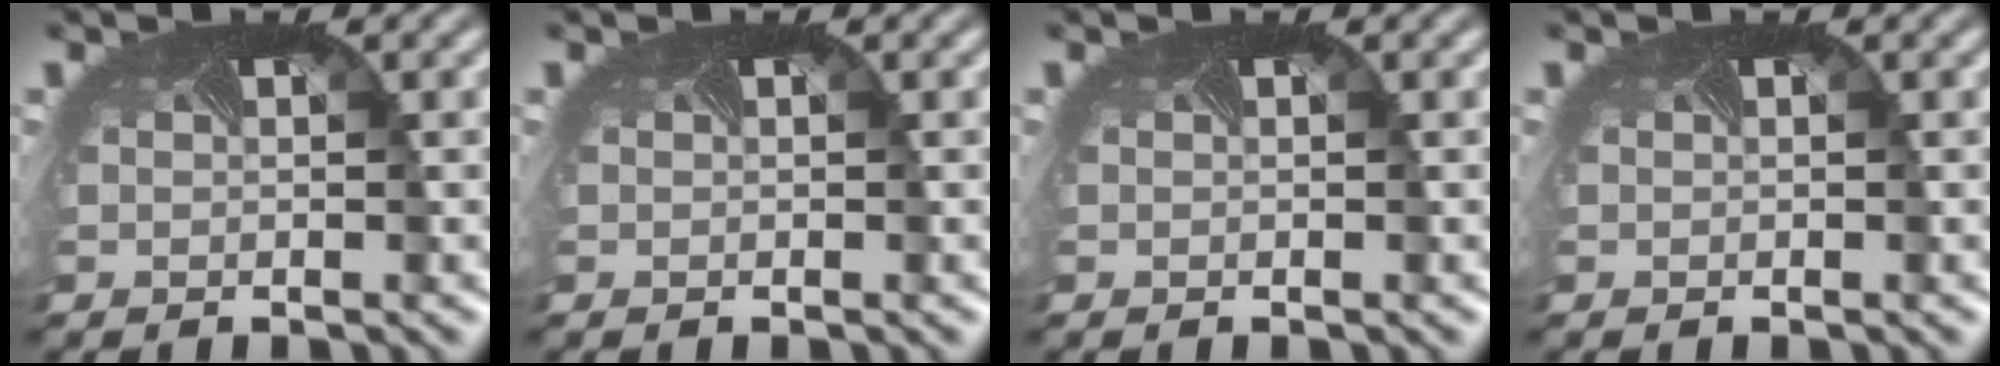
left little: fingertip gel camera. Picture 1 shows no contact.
{"total": 0.0}
{"total": 0.0}
{"total": 0.0}